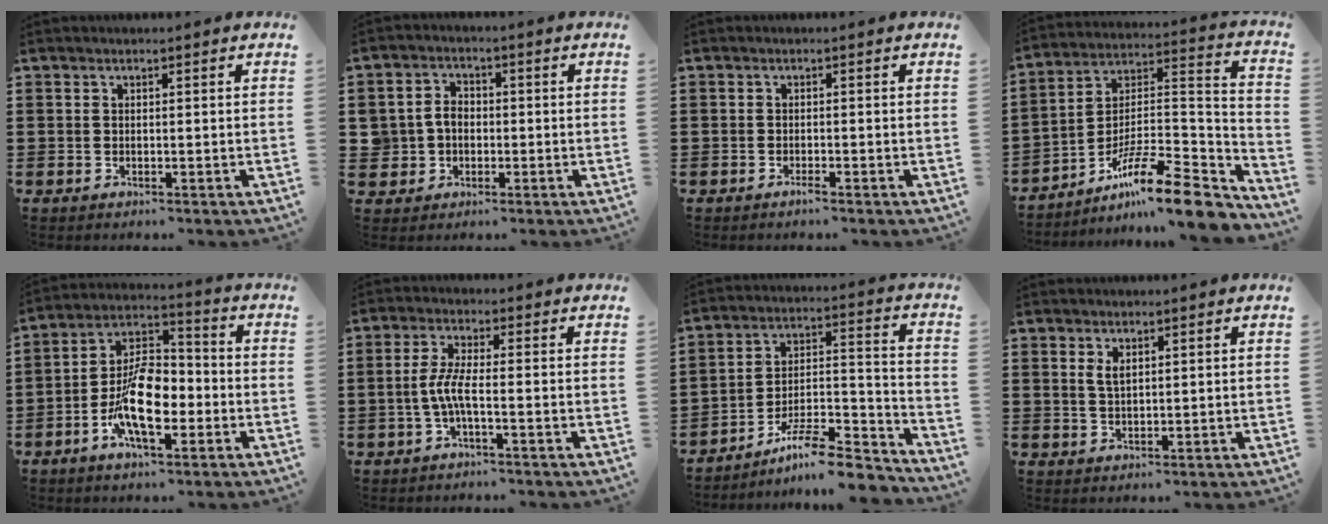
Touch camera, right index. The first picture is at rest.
{"total": 4.0, "force": [-0.6, 3.8, 1.3], "torque": [-0.046, 0.010, -0.017]}
{"total": 1.1, "force": [-0.9, -0.1, 0.6], "torque": [-0.014, -0.007, -0.015]}
{"total": 14.2, "force": [-10.4, 2.0, 9.4], "torque": [-0.148, 0.017, -0.190]}
{"total": 11.3, "force": [-3.9, 5.4, 9.2], "torque": [-0.195, 0.001, -0.071]}
{"total": 4.5, "force": [-1.4, 0.5, 4.3], "torque": [-0.106, -0.010, -0.036]}
{"total": 10.1, "force": [-8.7, 1.6, 5.1], "torque": [-0.071, 0.019, -0.163]}
{"total": 1.9, "force": [0.9, 0.8, 1.5], "torque": [-0.032, 0.002, 0.016]}